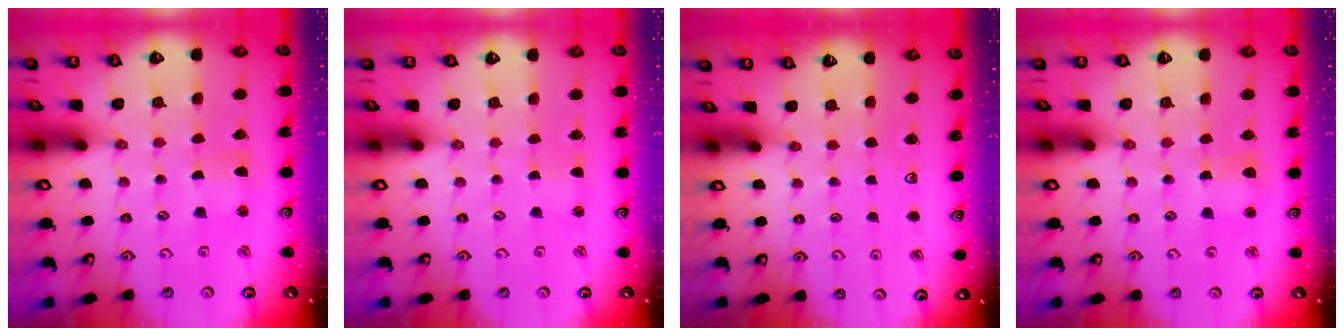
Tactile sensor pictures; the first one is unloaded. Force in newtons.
{"total": 0.0}
{"total": 0.0}
{"total": 2.6, "press": 2.5, "slide": 0.3}